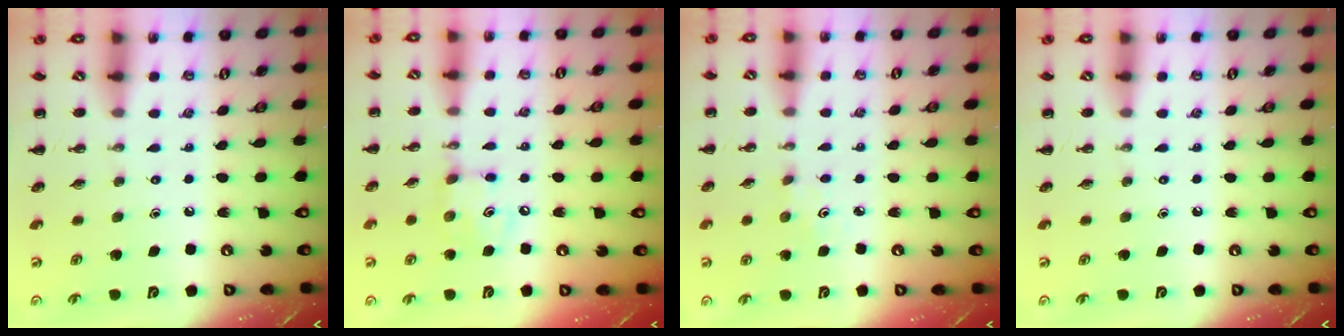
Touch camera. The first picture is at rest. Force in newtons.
{"total": 6.6, "press": 6.5, "slide": 0.7}
{"total": 1.5, "press": 1.4, "slide": 0.5}
{"total": 0.0}